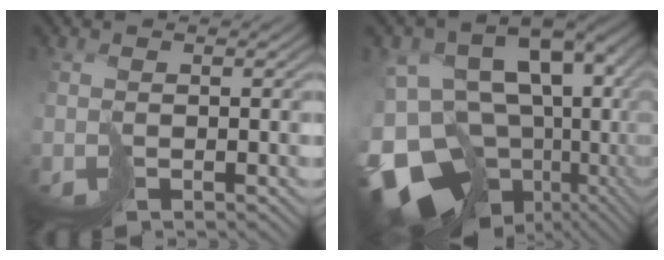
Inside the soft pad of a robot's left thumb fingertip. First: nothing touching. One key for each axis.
{"total": 17.6, "fx": -4.8, "fy": 12.3, "fz": 11.6, "tx": -0.205, "ty": -0.023, "tz": -0.055}